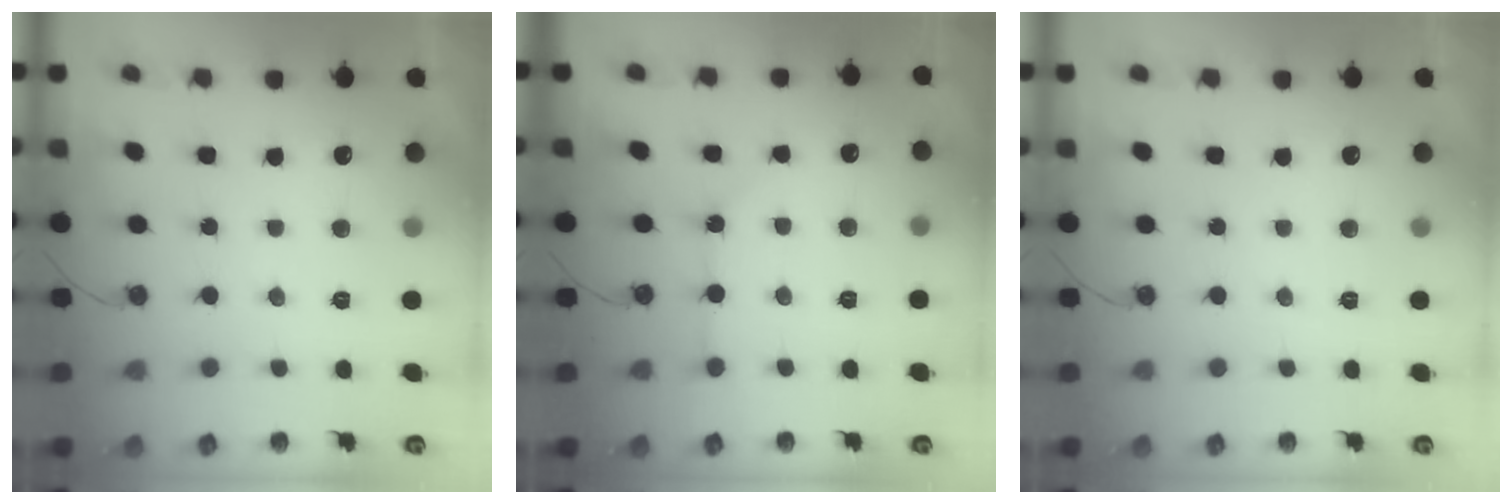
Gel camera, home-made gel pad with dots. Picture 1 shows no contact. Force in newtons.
{"total": 2.1, "press": 2.1, "slide": 0.4}
{"total": 0.0}